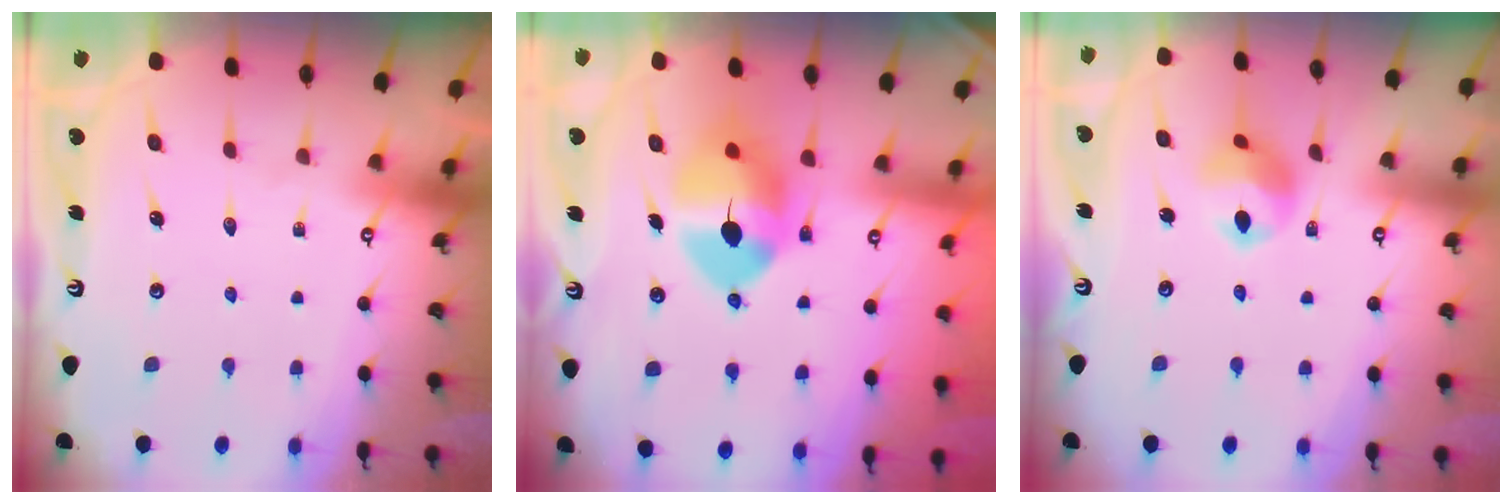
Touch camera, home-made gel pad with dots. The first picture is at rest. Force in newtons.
{"total": 11.6, "press": 11.4, "slide": 2.1}
{"total": 9.9, "press": 9.8, "slide": 1.2}